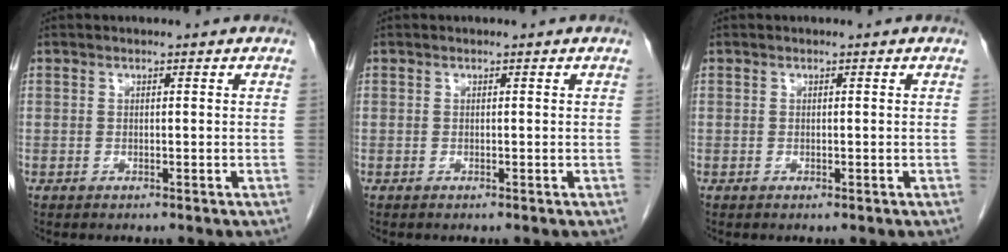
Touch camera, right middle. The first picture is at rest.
{"total": 0.0}
{"total": 0.0}